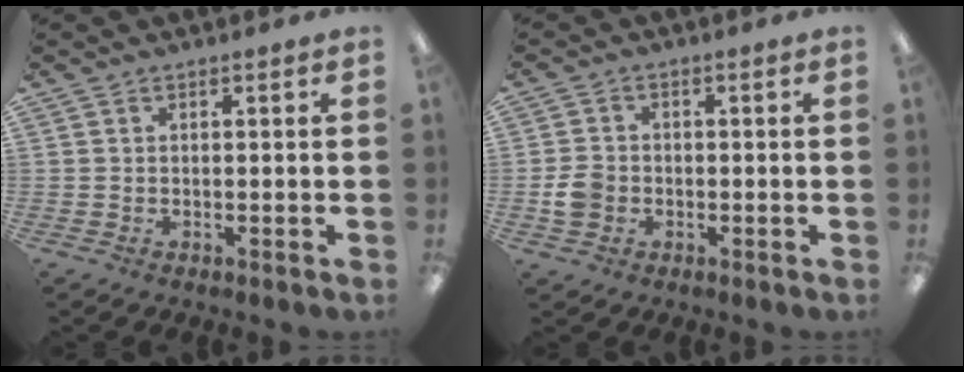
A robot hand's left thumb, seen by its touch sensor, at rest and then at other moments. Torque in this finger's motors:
{"motor_torque": [-0.63, 0.70, 0.28, -0.46, 0.00]}